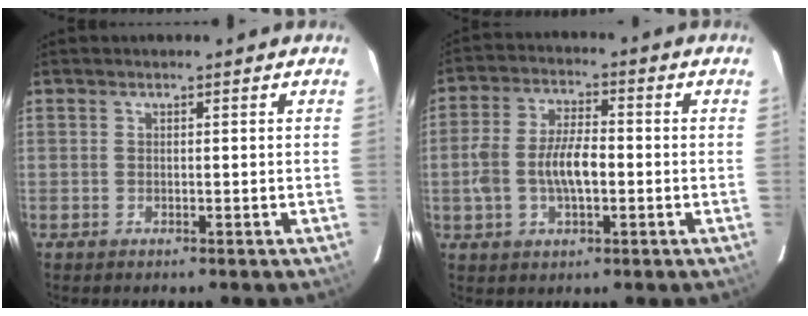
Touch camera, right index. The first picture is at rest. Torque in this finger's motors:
{"motor_torque": [0.77, -0.49, 0.50, 0.13]}